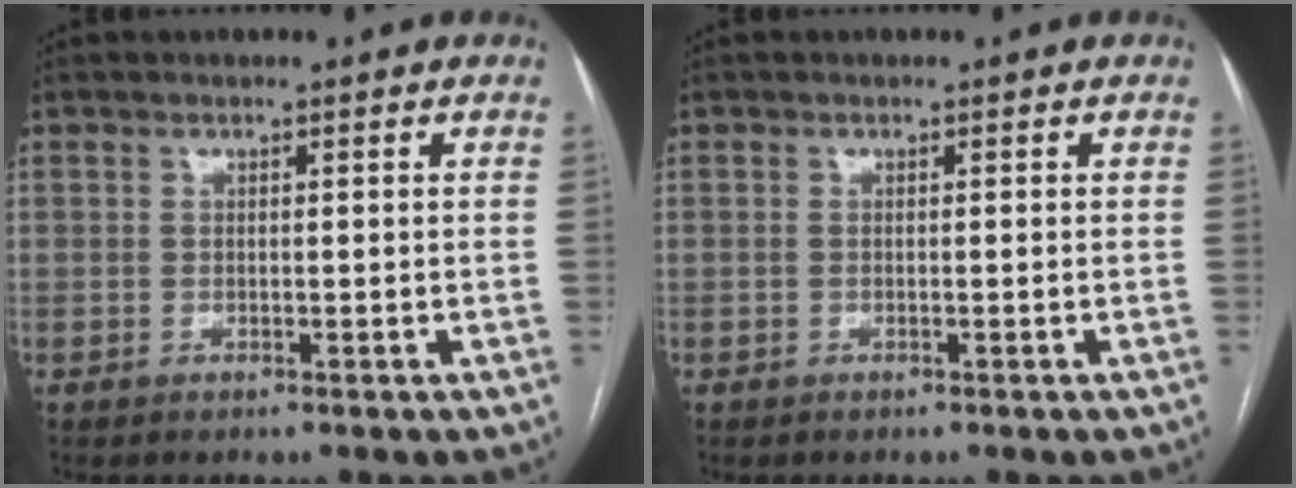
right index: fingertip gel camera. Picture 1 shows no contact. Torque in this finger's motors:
{"motor_torque": [0.18, 0.09, 0.05, 0.02]}